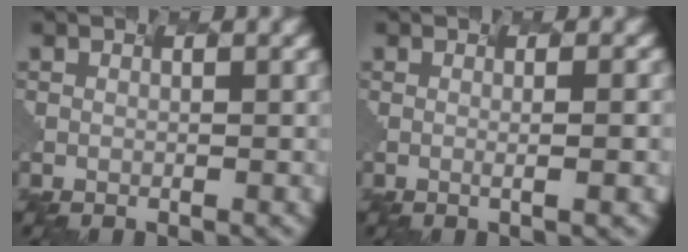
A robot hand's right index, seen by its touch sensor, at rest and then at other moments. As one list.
[{"total": 3.2, "force": [0.0, 1.3, 3.0], "torque": [-0.009, 0.017, -0.016]}]